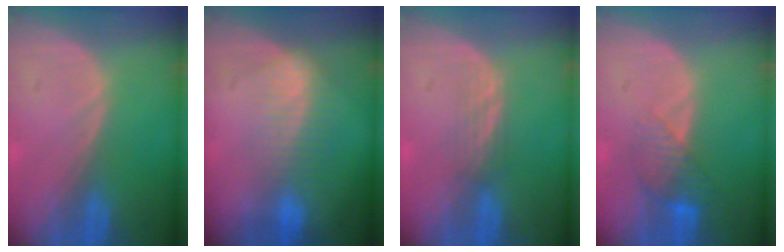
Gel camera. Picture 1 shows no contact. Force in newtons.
{"total": 7.2, "press": 6.2, "slide": 3.8}
{"total": 2.3, "press": 2.2, "slide": 0.5}
{"total": 4.4, "press": 3.7, "slide": 2.3}